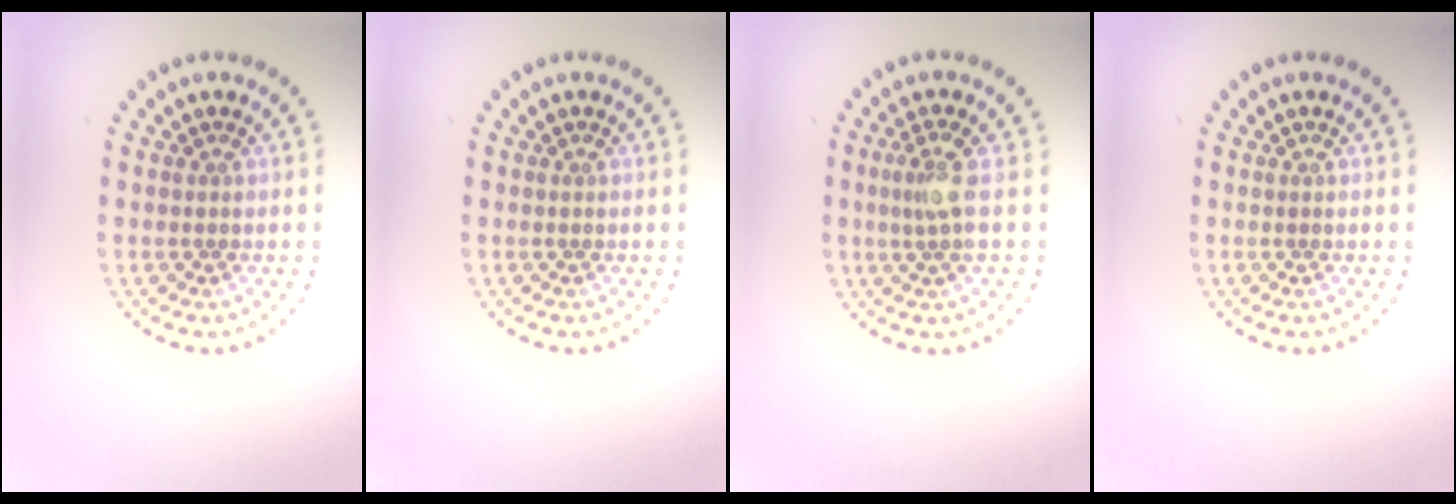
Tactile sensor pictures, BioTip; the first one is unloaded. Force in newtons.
{"total": 0.0}
{"total": 2.0, "press": 1.6, "slide": 1.3}
{"total": 0.0}